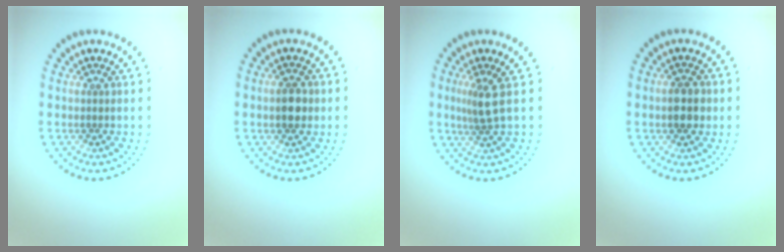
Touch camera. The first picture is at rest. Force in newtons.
{"total": 2.9, "press": 2.9, "slide": 0.0}
{"total": 2.2, "press": 1.7, "slide": 1.4}
{"total": 2.5, "press": 2.5, "slide": 0.1}